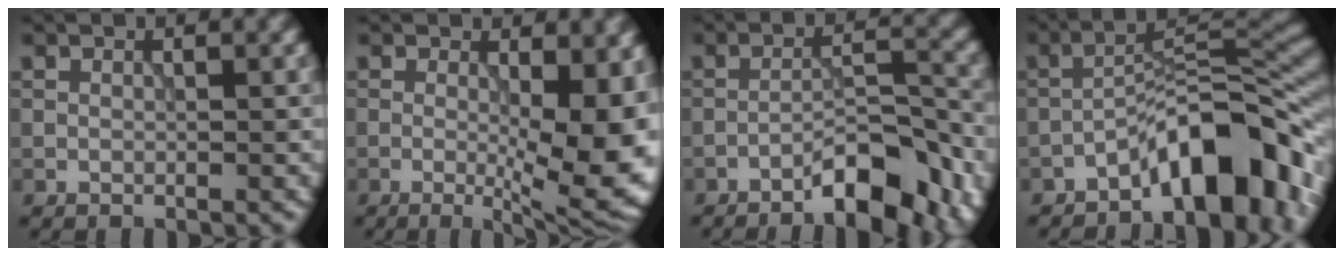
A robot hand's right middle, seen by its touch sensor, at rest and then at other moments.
{"total": 9.6, "force": [-0.4, 3.1, 9.1], "torque": [-0.105, -0.006, -0.010]}
{"total": 6.5, "force": [-4.4, 1.7, 4.5], "torque": [-0.065, 0.012, -0.067]}
{"total": 9.5, "force": [-5.7, 3.1, 7.0], "torque": [-0.086, 0.025, -0.098]}